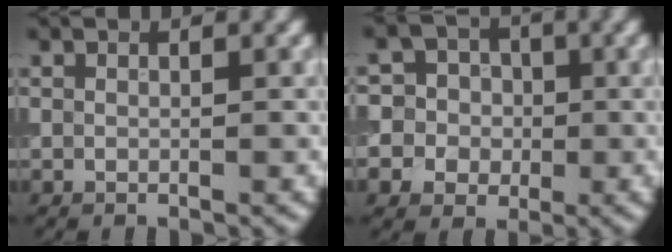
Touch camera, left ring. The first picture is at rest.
{"total": 9.0, "force": [0.0, 8.7, 2.1], "torque": [-0.058, 0.027, -0.013]}